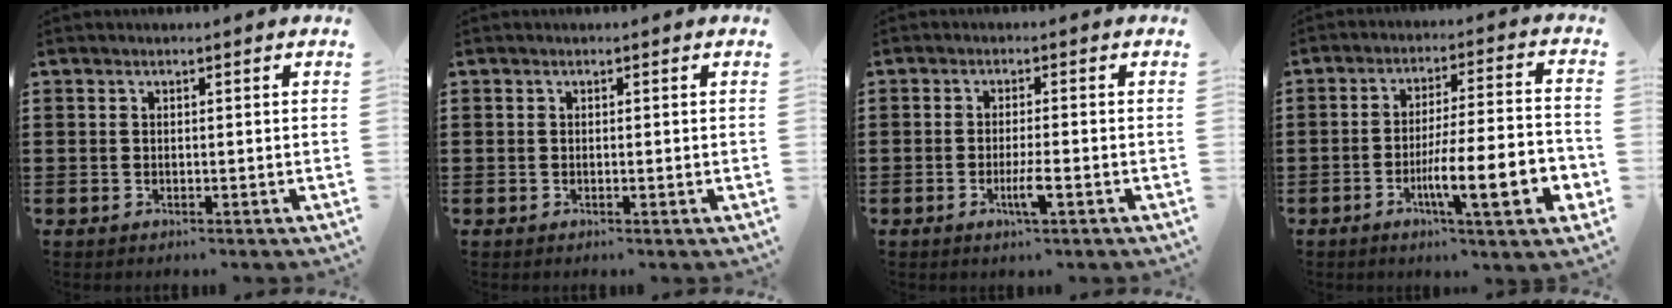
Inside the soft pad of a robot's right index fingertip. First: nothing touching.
{"total": 0.0}
{"total": 3.3, "force": [-1.4, 0.2, 3.0], "torque": [-0.059, -0.006, -0.028]}
{"total": 12.5, "force": [-4.5, 2.1, 11.5], "torque": [-0.207, -0.003, -0.080]}